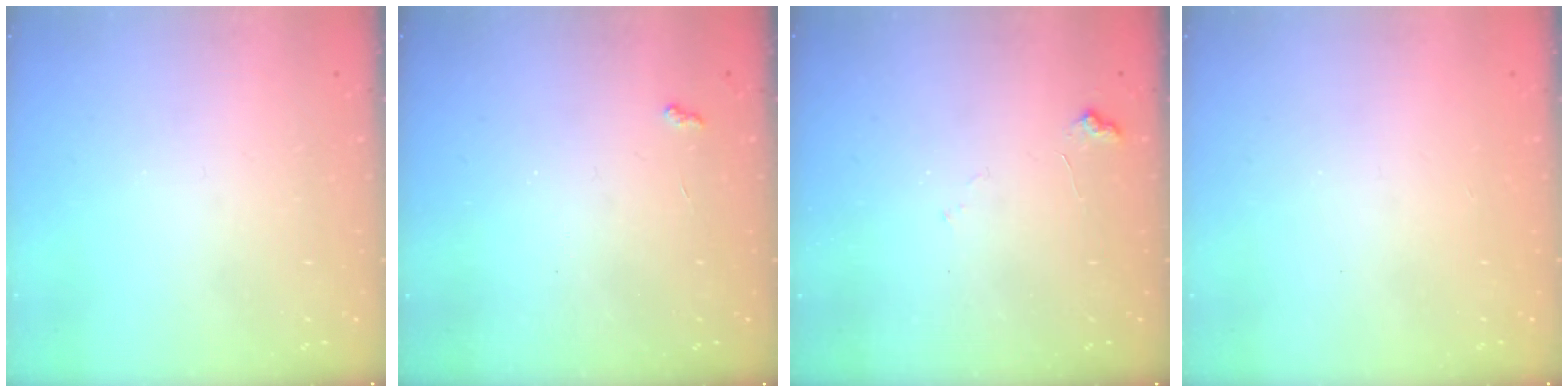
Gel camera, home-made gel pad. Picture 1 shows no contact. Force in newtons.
{"total": 3.1, "press": 3.0, "slide": 0.4}
{"total": 6.2, "press": 6.2, "slide": 0.8}
{"total": 0.7, "press": 0.7, "slide": 0.2}